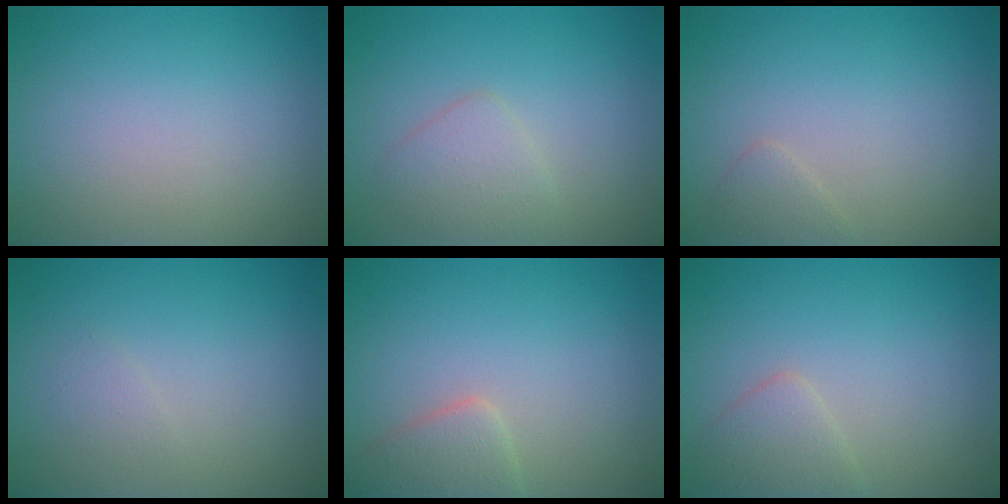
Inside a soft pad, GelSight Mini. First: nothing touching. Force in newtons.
{"total": 2.2, "press": 2.2, "slide": 0.2}
{"total": 1.1, "press": 1.1, "slide": 0.0}
{"total": 0.8, "press": 0.8, "slide": 0.1}
{"total": 2.4, "press": 2.4, "slide": 0.1}
{"total": 2.0, "press": 2.0, "slide": 0.0}